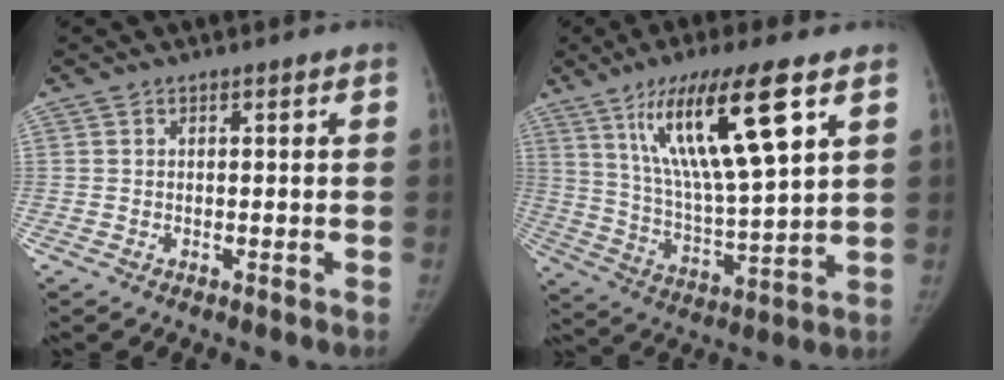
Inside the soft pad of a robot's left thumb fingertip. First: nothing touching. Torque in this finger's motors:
{"motor_torque": [0.24, 0.36, 1.98, -0.80, 0.37]}